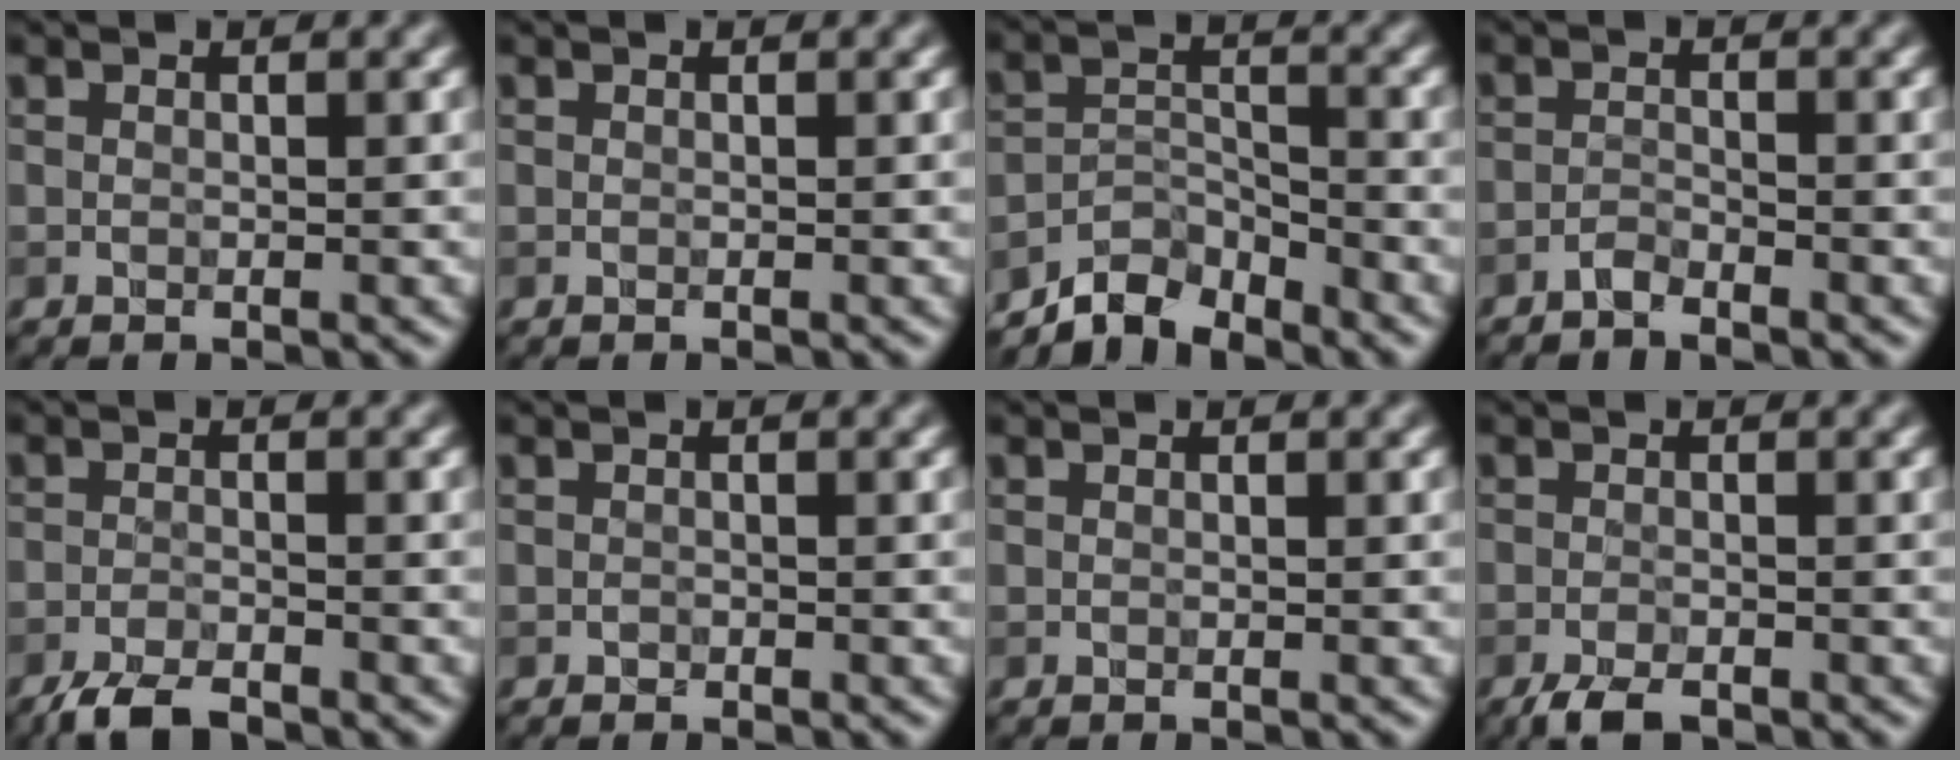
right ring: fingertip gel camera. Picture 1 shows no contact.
{"total": 0.0}
{"total": 4.3, "force": [-4.2, 0.9, 0.2], "torque": [0.001, 0.005, -0.079]}
{"total": 1.4, "force": [-1.4, 0.1, -0.1], "torque": [0.003, 0.006, -0.025]}
{"total": 3.4, "force": [-3.2, 0.5, 1.0], "torque": [-0.022, -0.003, -0.058]}
{"total": 0.8, "force": [-0.6, 0.1, -0.4], "torque": [0.007, 0.001, -0.004]}
{"total": 0.0}
{"total": 2.4, "force": [-2.2, 0.5, 0.9], "torque": [-0.022, -0.004, -0.035]}